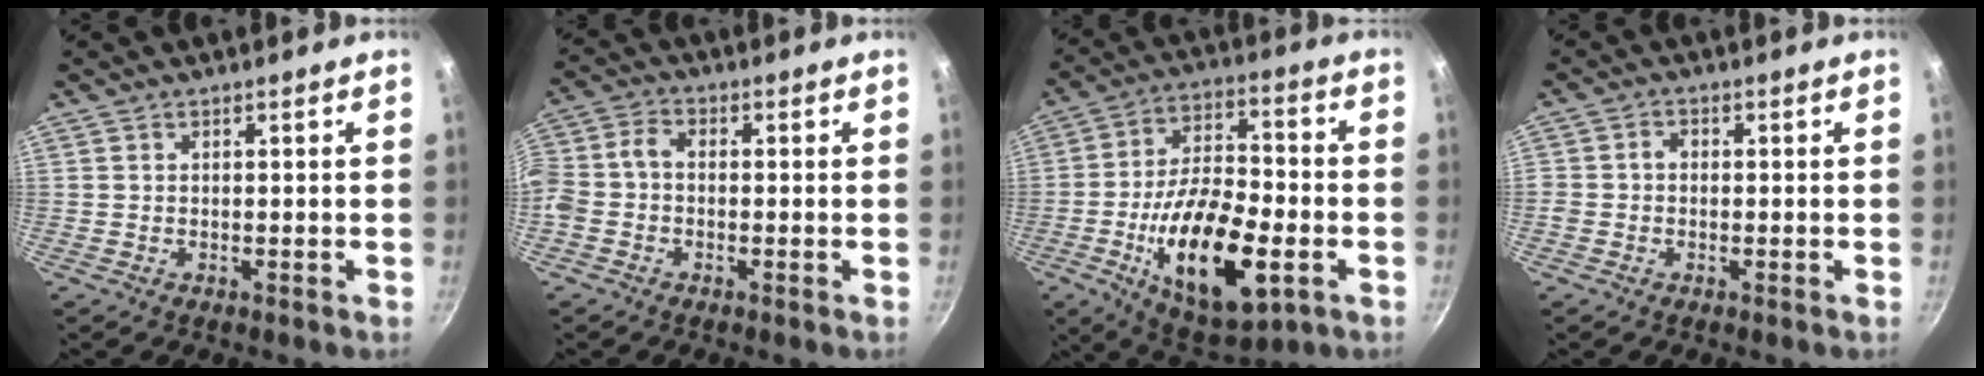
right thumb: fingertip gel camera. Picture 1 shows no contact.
{"total": 6.7, "force": [-1.8, 4.8, 4.3], "torque": [-0.096, 0.029, -0.051]}
{"total": 22.1, "force": [-6.5, 9.9, 18.6], "torque": [-0.301, 0.024, -0.101]}
{"total": 2.0, "force": [-0.4, 1.7, 1.0], "torque": [-0.013, 0.009, -0.011]}